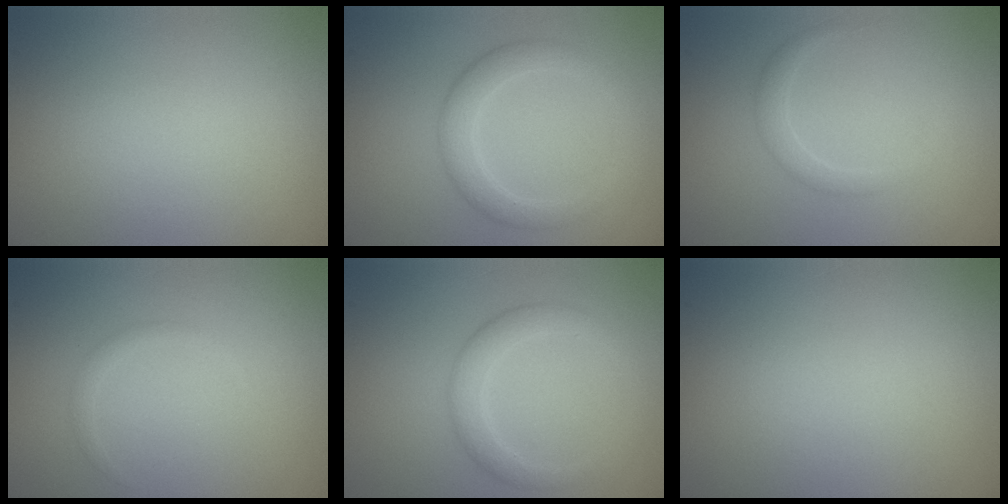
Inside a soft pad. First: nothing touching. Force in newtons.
{"total": 3.1, "press": 3.1, "slide": 0.2}
{"total": 1.4, "press": 1.4, "slide": 0.1}
{"total": 0.7, "press": 0.7, "slide": 0.0}
{"total": 2.5, "press": 2.5, "slide": 0.1}
{"total": 0.0}